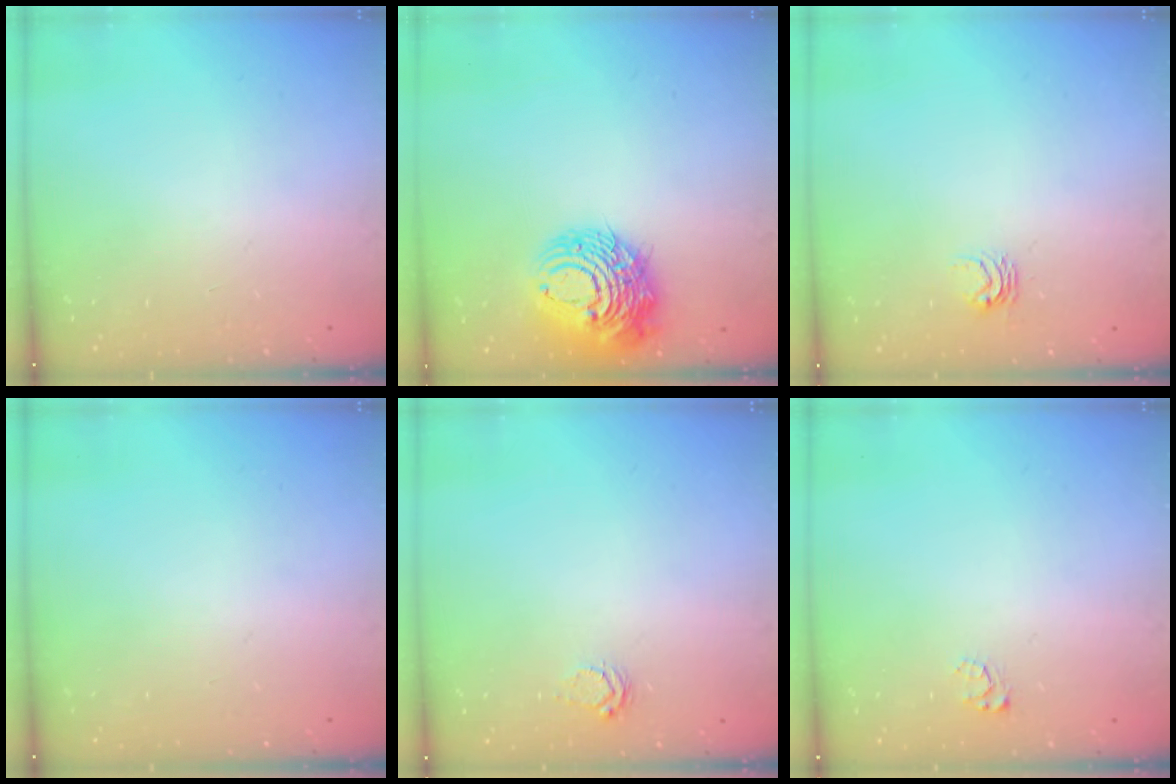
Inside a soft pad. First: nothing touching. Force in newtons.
{"total": 13.4, "press": 13.4, "slide": 1.5}
{"total": 3.9, "press": 3.8, "slide": 0.5}
{"total": 0.0}
{"total": 2.6, "press": 2.6, "slide": 0.3}
{"total": 3.1, "press": 3.1, "slide": 0.3}